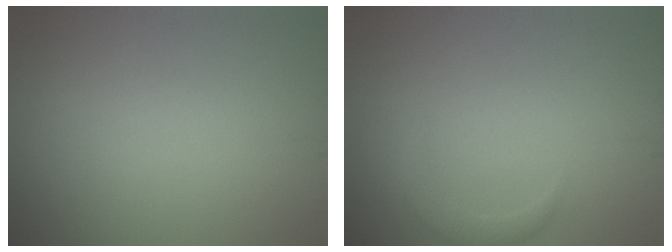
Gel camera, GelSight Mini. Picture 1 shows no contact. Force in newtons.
{"total": 1.7, "press": 1.7, "slide": 0.1}